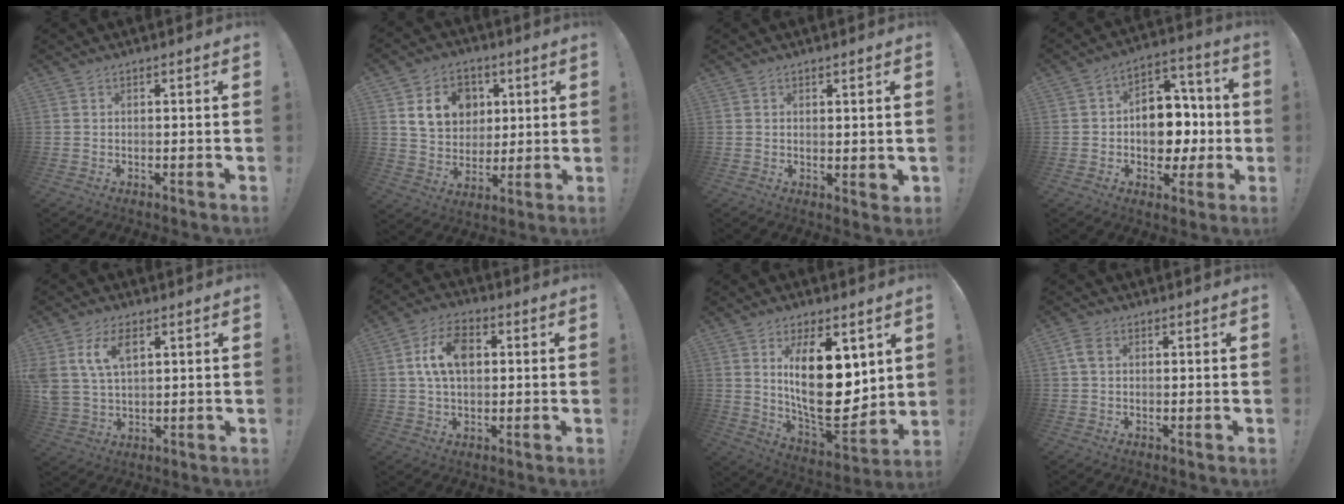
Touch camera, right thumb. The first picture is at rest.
{"total": 14.8, "force": [5.3, 12.2, 6.6], "torque": [-0.094, -0.014, 0.109]}
{"total": 2.0, "force": [1.5, 0.9, 0.9], "torque": [-0.008, -0.006, 0.027]}
{"total": 12.9, "force": [-1.2, 10.7, 7.2], "torque": [-0.081, 0.018, -0.006]}
{"total": 10.2, "force": [4.7, 6.0, 6.8], "torque": [-0.147, -0.010, 0.084]}
{"total": 11.1, "force": [2.4, 7.3, 8.1], "torque": [-0.132, 0.009, 0.044]}
{"total": 22.3, "force": [4.8, 10.8, 18.9], "torque": [-0.318, -0.042, 0.085]}
{"total": 3.7, "force": [1.2, 2.4, 2.6], "torque": [-0.040, 0.003, 0.022]}